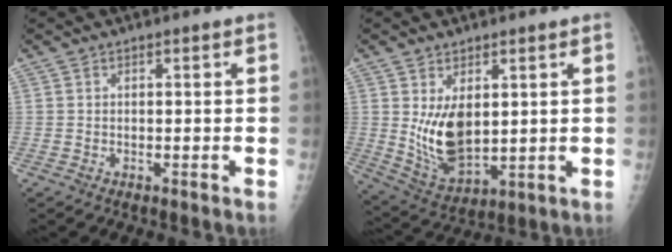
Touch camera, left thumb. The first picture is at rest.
{"total": 10.2, "force": [1.9, 5.8, 8.2], "torque": [-0.130, -0.025, 0.056]}